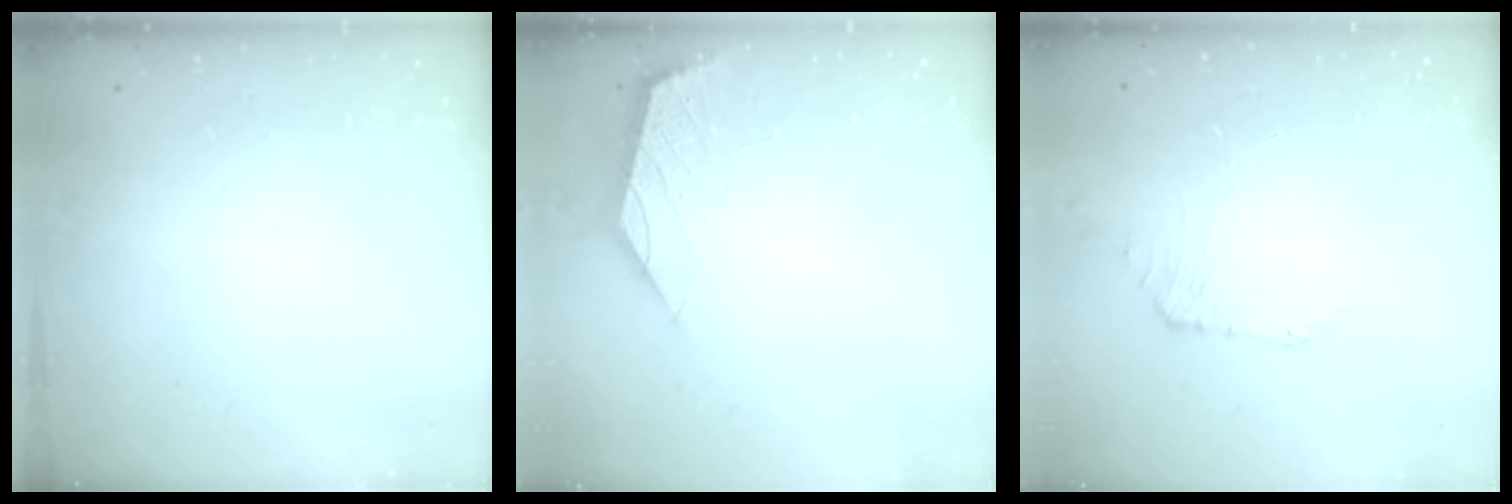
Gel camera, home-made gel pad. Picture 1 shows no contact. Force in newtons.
{"total": 0.9, "press": 0.9, "slide": 0.3}
{"total": 0.0}